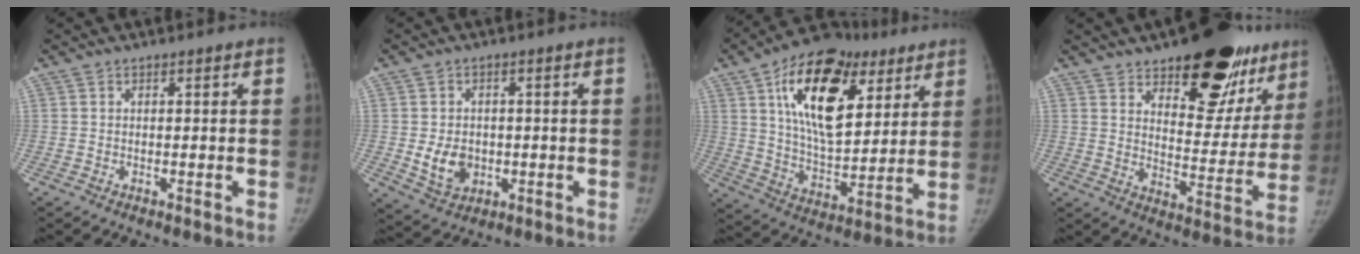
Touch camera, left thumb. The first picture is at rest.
{"total": 7.1, "force": [-0.9, 5.7, 4.3], "torque": [-0.048, -0.002, -0.004]}
{"total": 24.2, "force": [10.1, 13.0, 17.7], "torque": [-0.258, -0.028, 0.164]}
{"total": 23.1, "force": [14.5, 10.8, 14.3], "torque": [-0.131, -0.071, 0.204]}